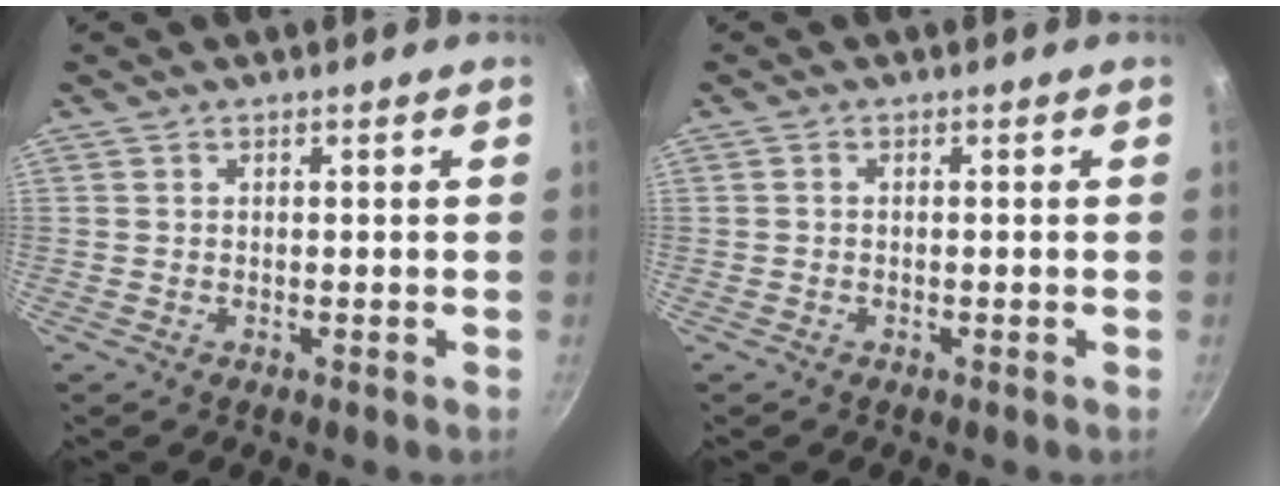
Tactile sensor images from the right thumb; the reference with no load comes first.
{"total": 0.6, "force": [-0.3, 0.2, 0.5], "torque": [-0.015, 0.005, -0.007]}